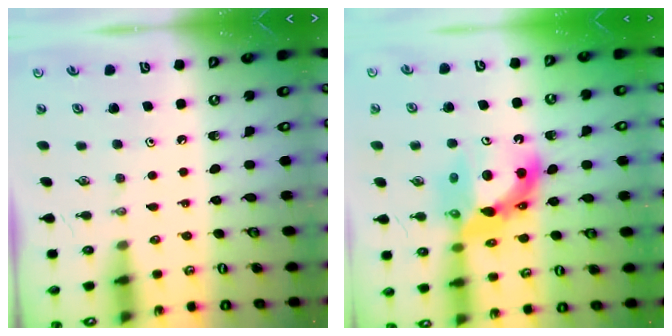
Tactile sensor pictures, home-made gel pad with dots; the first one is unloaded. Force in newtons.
{"total": 13.8, "press": 13.7, "slide": 1.5}